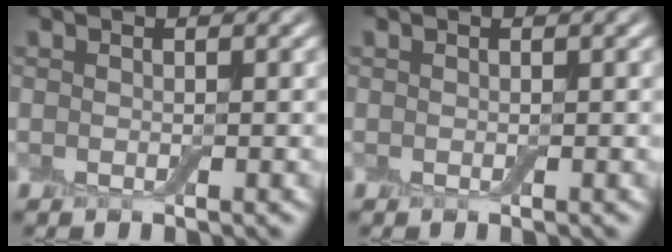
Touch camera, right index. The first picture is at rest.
{"total": 0.0}